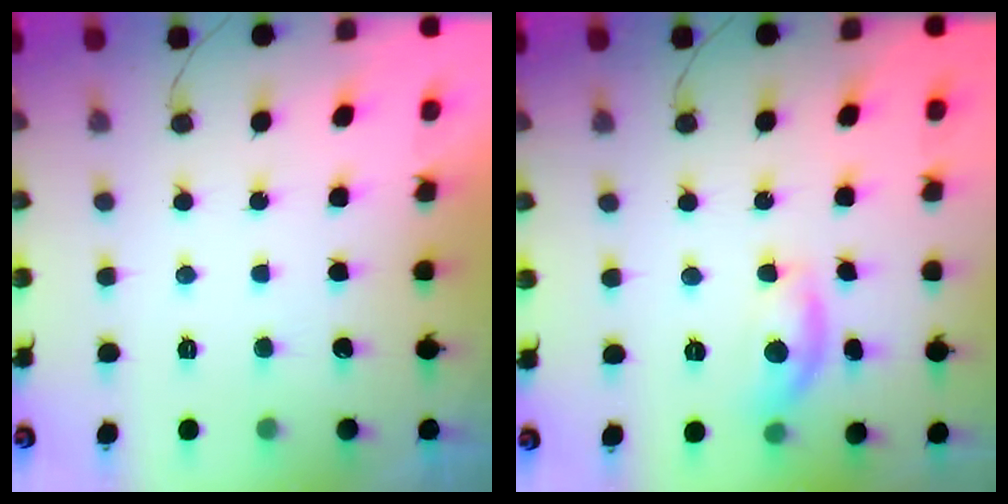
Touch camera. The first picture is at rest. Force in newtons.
{"total": 9.2, "press": 9.2, "slide": 0.5}